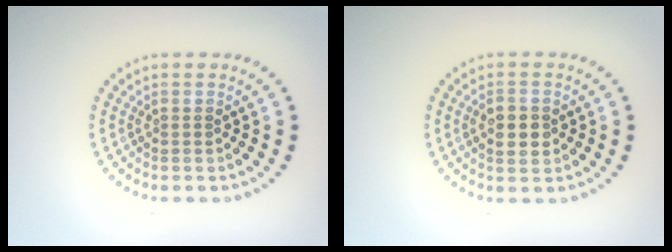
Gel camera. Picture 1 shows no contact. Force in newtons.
{"total": 2.3, "press": 2.3, "slide": 0.2}